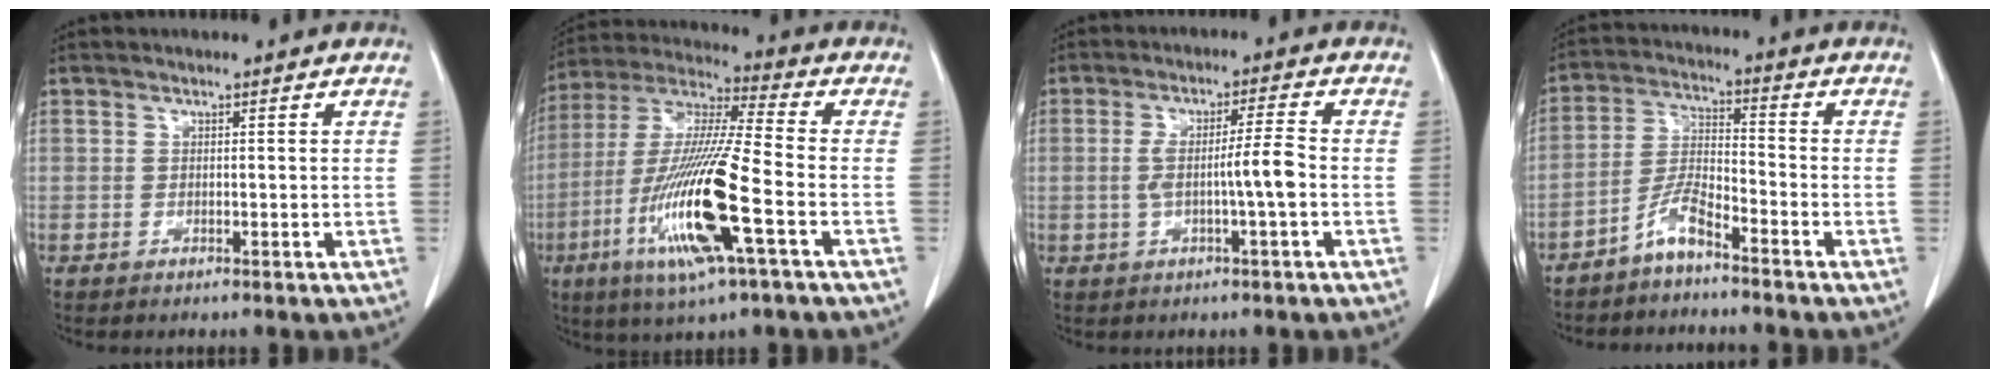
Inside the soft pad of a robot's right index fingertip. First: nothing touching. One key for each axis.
{"total": 17.9, "fx": -6.0, "fy": 0.7, "fz": 16.9, "tx": -0.352, "ty": -0.022, "tz": -0.116}
{"total": 5.8, "fx": -1.1, "fy": -0.3, "fz": 5.6, "tx": -0.105, "ty": 0.011, "tz": -0.018}
{"total": 5.3, "fx": -4.2, "fy": 0.7, "fz": 3.2, "tx": -0.073, "ty": -0.004, "tz": -0.085}